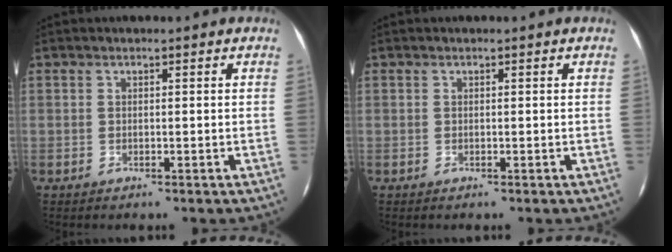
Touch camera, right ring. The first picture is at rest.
{"total": 0.0}